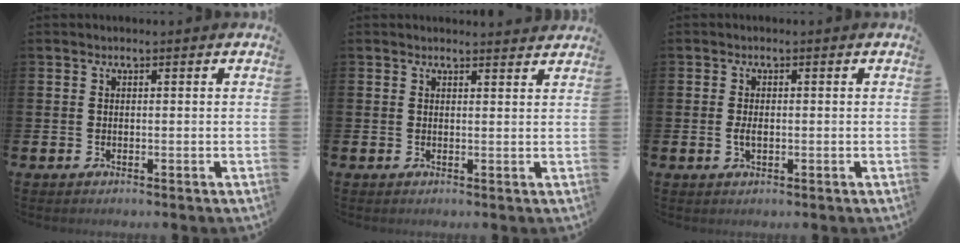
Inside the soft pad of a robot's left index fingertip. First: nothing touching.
{"total": 1.5, "force": [1.5, 0.2, 0.0], "torque": [0.007, -0.008, 0.025]}
{"total": 1.7, "force": [-0.1, 0.9, 1.4], "torque": [-0.028, 0.004, -0.004]}